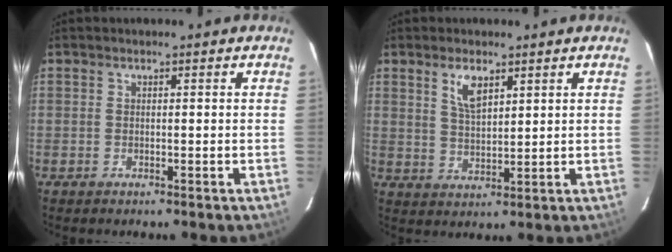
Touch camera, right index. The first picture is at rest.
{"total": 5.2, "force": [3.0, 2.1, 3.7], "torque": [-0.069, 0.002, 0.060]}